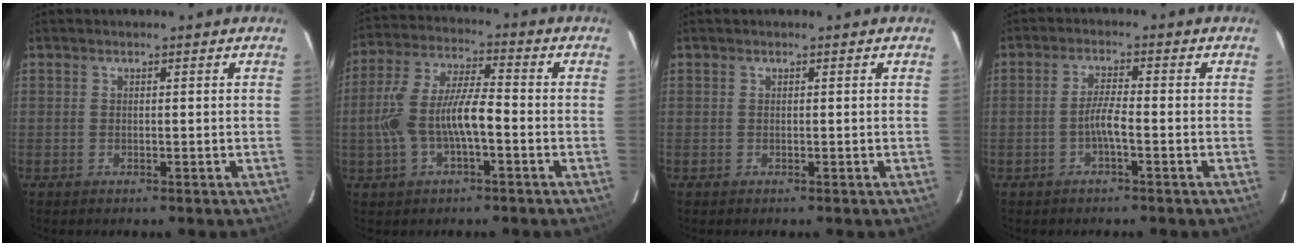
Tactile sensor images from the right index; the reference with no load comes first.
{"total": 11.4, "force": [-2.7, 3.8, 10.4], "torque": [-0.217, 0.008, -0.047]}
{"total": 0.0}
{"total": 3.1, "force": [-1.4, 0.1, 2.8], "torque": [-0.059, 0.005, -0.029]}